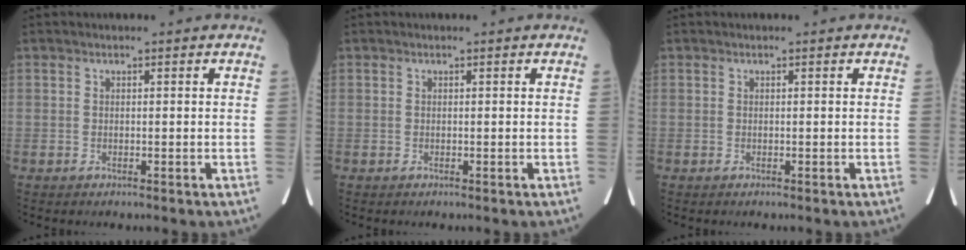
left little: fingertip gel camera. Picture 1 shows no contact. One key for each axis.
{"total": 0.0}
{"total": 0.0}